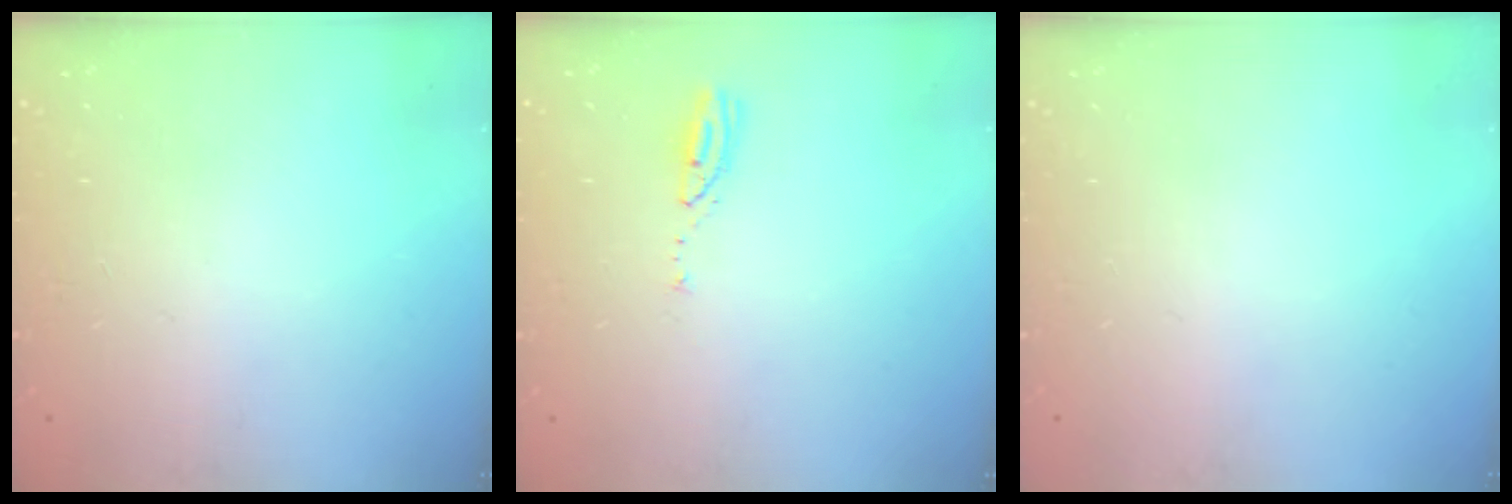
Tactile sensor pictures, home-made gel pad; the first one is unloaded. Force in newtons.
{"total": 3.7, "press": 3.7, "slide": 0.4}
{"total": 0.0}